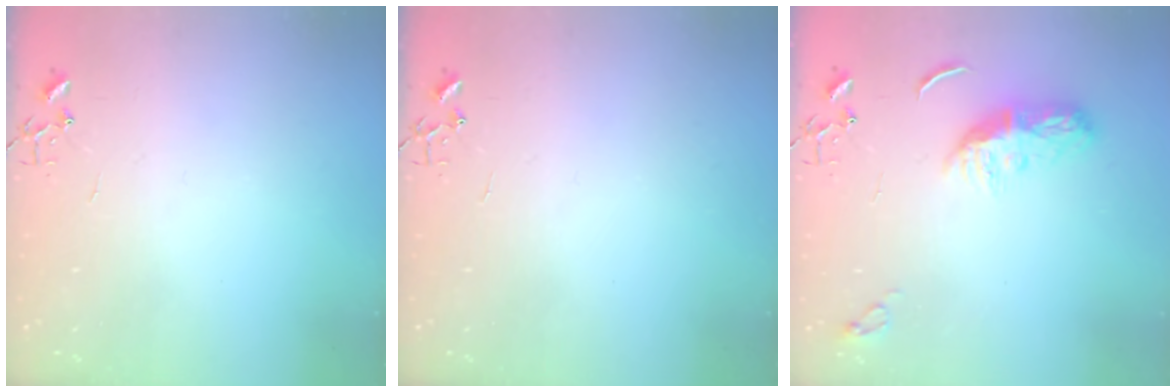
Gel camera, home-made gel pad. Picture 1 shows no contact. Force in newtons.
{"total": 0.0}
{"total": 9.1, "press": 9.1, "slide": 0.2}